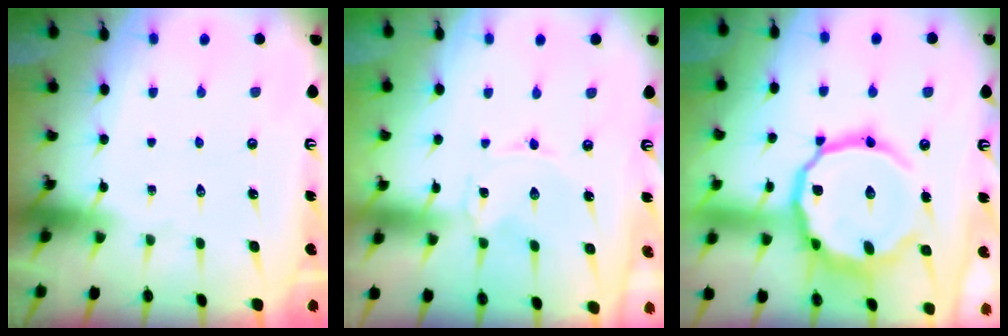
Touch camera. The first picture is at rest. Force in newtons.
{"total": 0.0}
{"total": 17.8, "press": 17.7, "slide": 1.5}